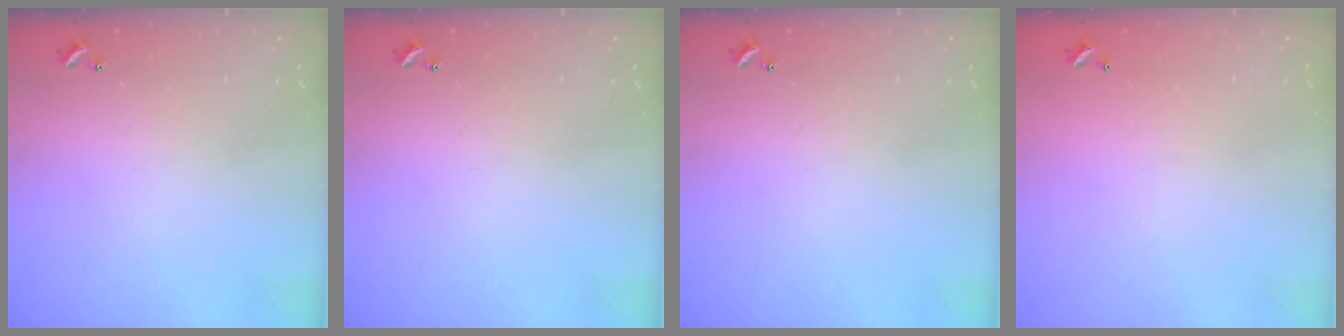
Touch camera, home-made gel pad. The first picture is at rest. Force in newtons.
{"total": 0.0}
{"total": 0.0}
{"total": 2.8, "press": 2.8, "slide": 0.1}